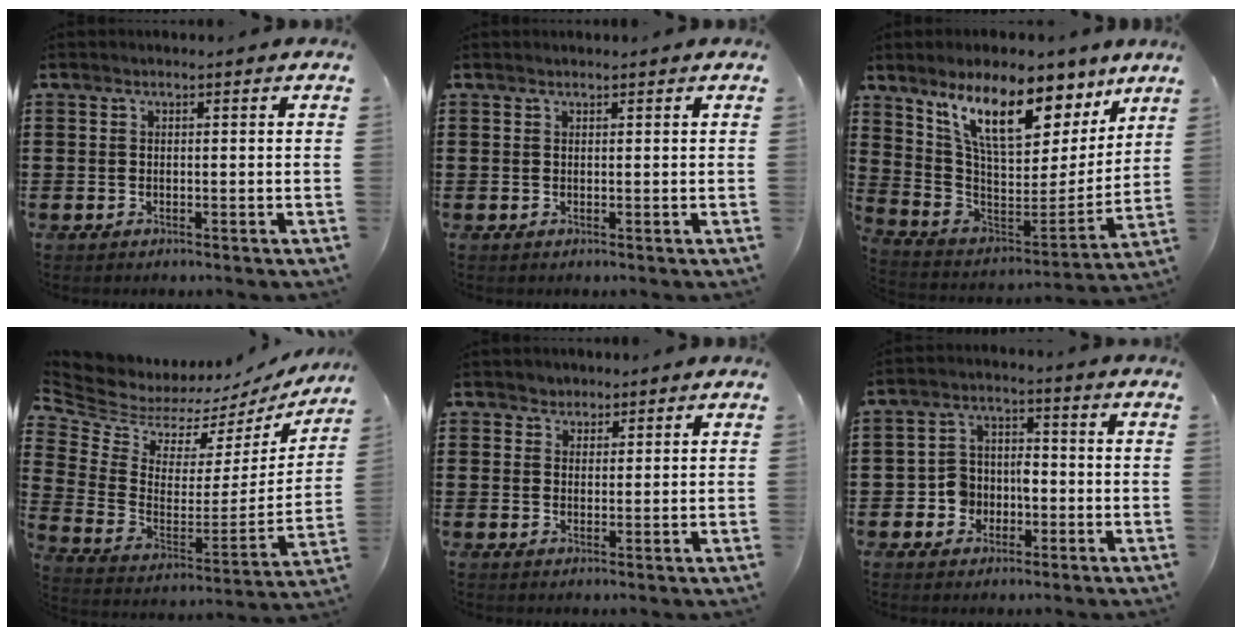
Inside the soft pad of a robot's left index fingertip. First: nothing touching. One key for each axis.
{"total": 0.5, "fx": 0.5, "fy": 0.0, "fz": 0.1, "tx": -0.003, "ty": 0.000, "tz": 0.010}
{"total": 13.4, "fx": 9.1, "fy": 4.9, "fz": 8.6, "tx": -0.185, "ty": -0.039, "tz": 0.160}
{"total": 5.1, "fx": 4.4, "fy": 2.3, "fz": 1.3, "tx": -0.058, "ty": -0.050, "tz": 0.074}
{"total": 2.2, "fx": 1.7, "fy": 1.4, "fz": -0.2, "tx": -0.005, "ty": 0.008, "tz": 0.032}
{"total": 4.8, "fx": -1.9, "fy": 4.1, "fz": 1.9, "tx": -0.044, "ty": 0.012, "tz": -0.037}